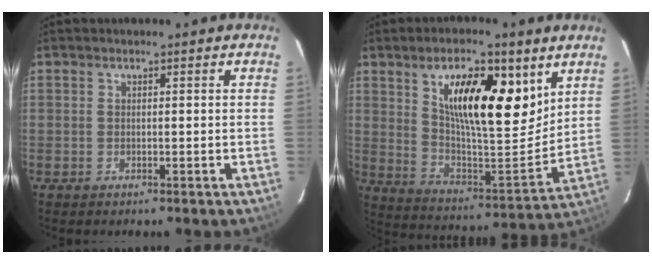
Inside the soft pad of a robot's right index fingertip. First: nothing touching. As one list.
[{"total": 18.7, "force": [9.1, 6.8, 14.9], "torque": [-0.239, 0.003, 0.160]}]